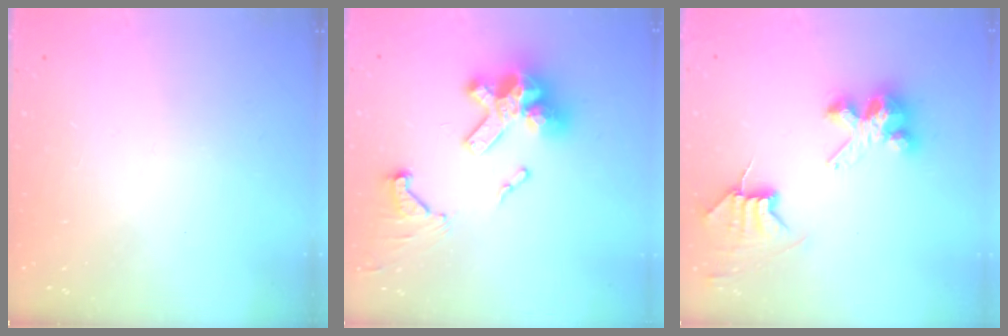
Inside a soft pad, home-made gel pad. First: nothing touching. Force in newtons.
{"total": 16.1, "press": 16.1, "slide": 1.1}
{"total": 7.3, "press": 7.3, "slide": 0.6}